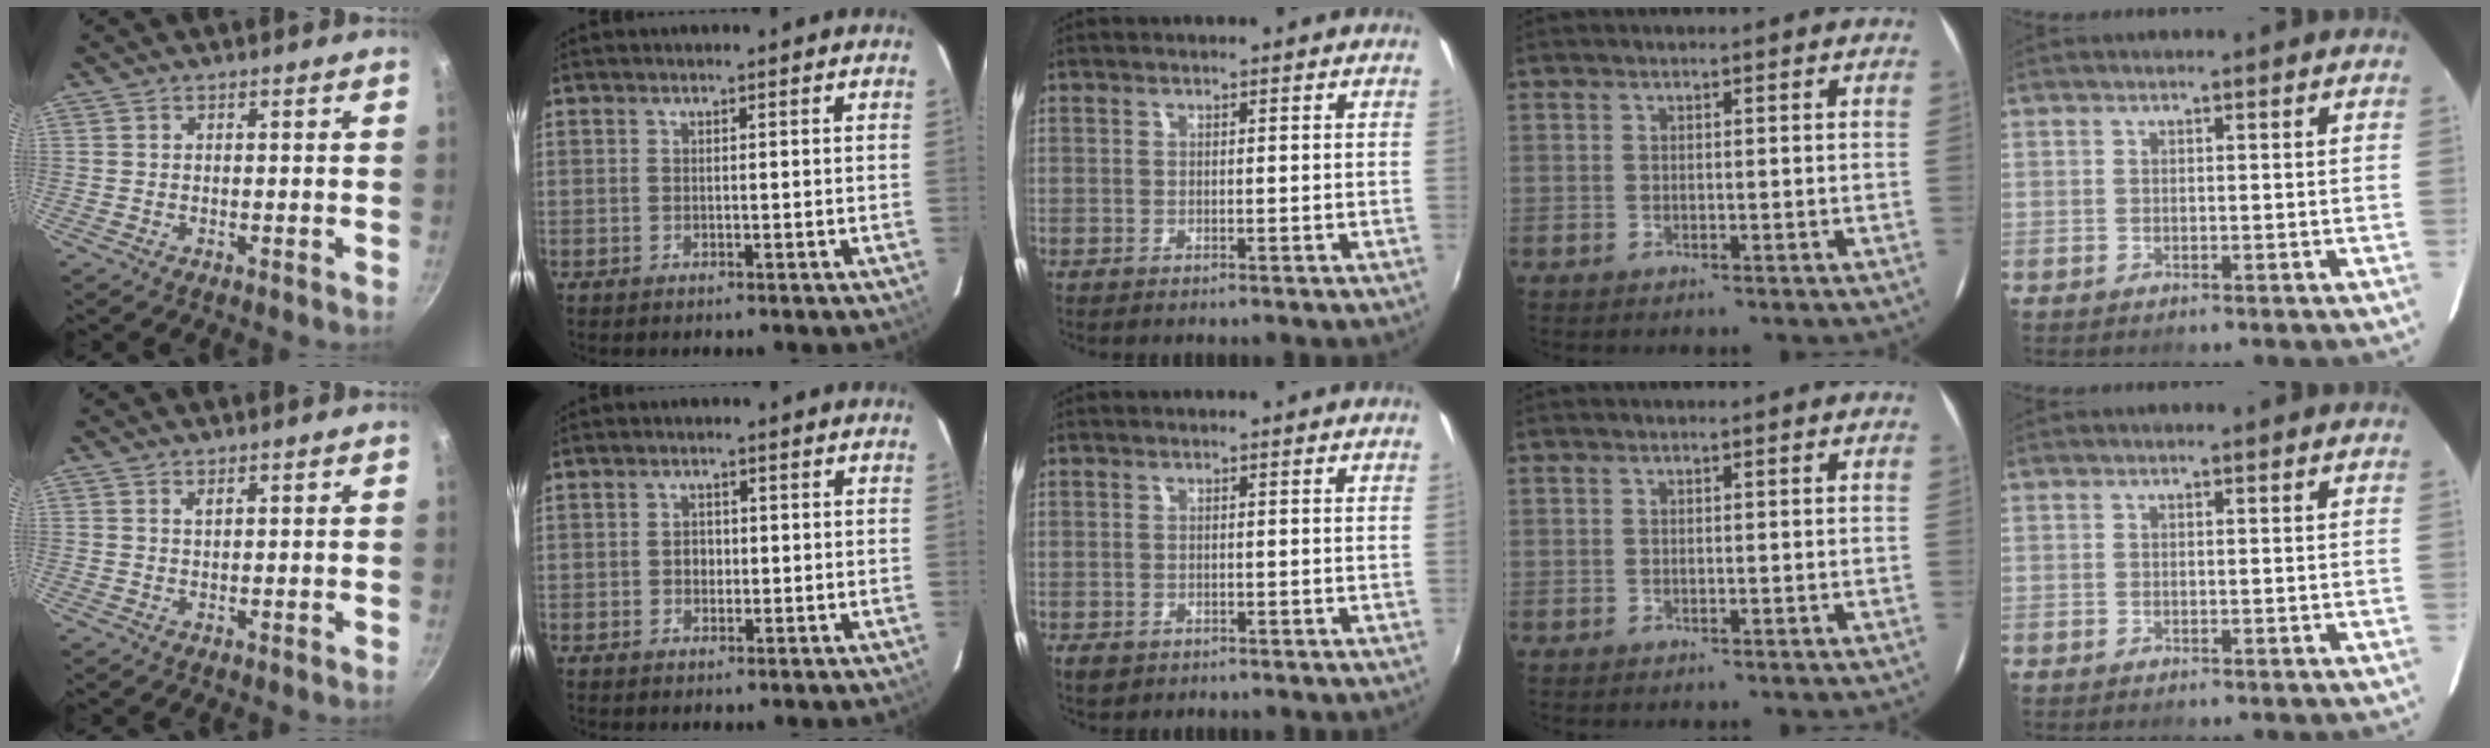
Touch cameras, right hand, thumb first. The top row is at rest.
{"thumb": {"total": 0.8, "force": [0.5, 0.3, 0.6], "torque": [-0.009, -0.001, 0.011]}, "index": {"total": 2.1, "force": [-0.2, 1.9, 0.8], "torque": [-0.013, 0.006, -0.005]}, "middle": {"total": 2.2, "force": [-1.2, 1.5, 1.0], "torque": [-0.022, -0.008, -0.018]}}